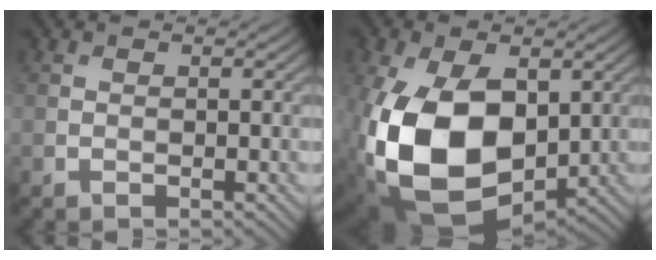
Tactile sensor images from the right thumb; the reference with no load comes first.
{"total": 17.3, "force": [-1.6, 11.3, 13.0], "torque": [-0.290, -0.040, -0.017]}